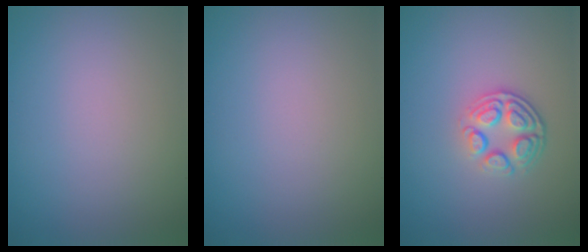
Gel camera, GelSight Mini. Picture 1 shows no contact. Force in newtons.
{"total": 0.0}
{"total": 3.8, "press": 2.7, "slide": 2.7}